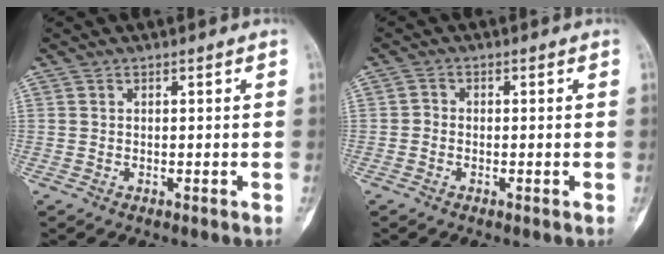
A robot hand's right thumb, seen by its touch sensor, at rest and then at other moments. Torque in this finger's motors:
{"motor_torque": [0.09, 0.08, 0.13, -0.23, 0.05]}